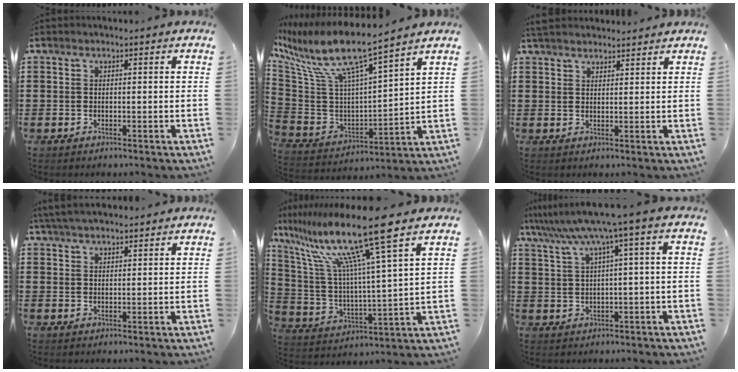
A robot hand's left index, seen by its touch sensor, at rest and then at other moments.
{"total": 10.2, "force": [7.4, 1.2, 6.9], "torque": [-0.168, -0.058, 0.118]}
{"total": 3.0, "force": [2.9, 0.5, 0.6], "torque": [-0.019, 0.001, 0.056]}
{"total": 4.0, "force": [3.6, 0.6, 1.7], "torque": [-0.041, -0.002, 0.068]}
{"total": 16.4, "force": [11.4, 1.2, 11.7], "torque": [-0.244, -0.065, 0.183]}
{"total": 6.6, "force": [3.0, -0.5, 5.9], "torque": [-0.129, -0.022, 0.043]}